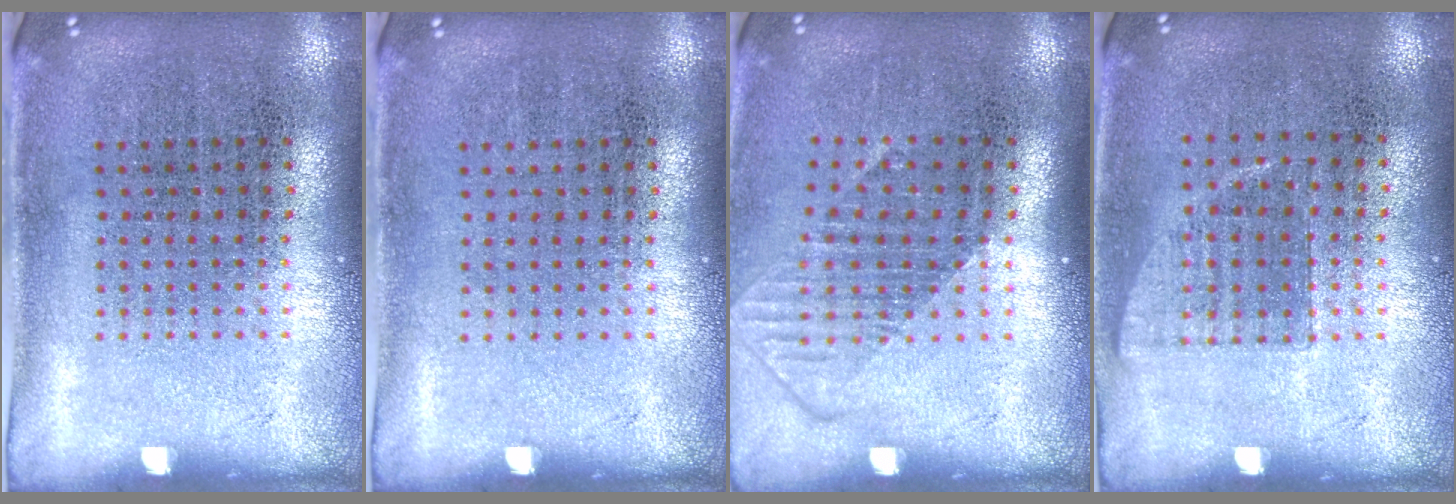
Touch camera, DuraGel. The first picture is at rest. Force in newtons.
{"total": 0.0}
{"total": 1.4, "press": 1.1, "slide": 0.9}
{"total": 0.7, "press": 0.7, "slide": 0.2}